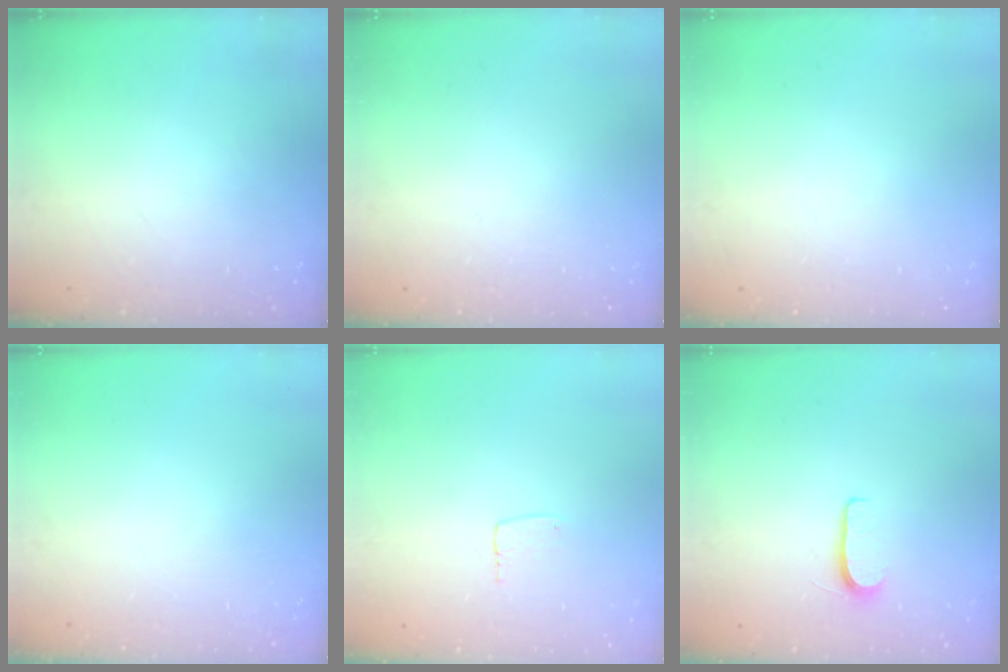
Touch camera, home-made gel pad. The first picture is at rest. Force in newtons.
{"total": 0.0}
{"total": 0.0}
{"total": 0.0}
{"total": 3.8, "press": 3.8, "slide": 0.1}
{"total": 5.4, "press": 5.4, "slide": 0.6}